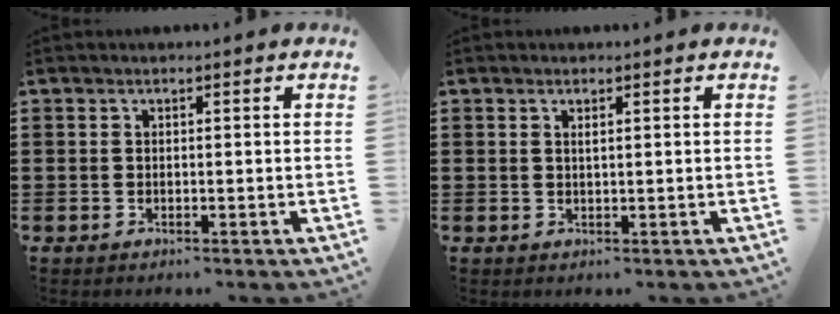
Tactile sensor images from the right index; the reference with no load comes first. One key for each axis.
{"total": 0.7, "fx": 0.3, "fy": 0.1, "fz": 0.7, "tx": -0.014, "ty": 0.001, "tz": 0.005}